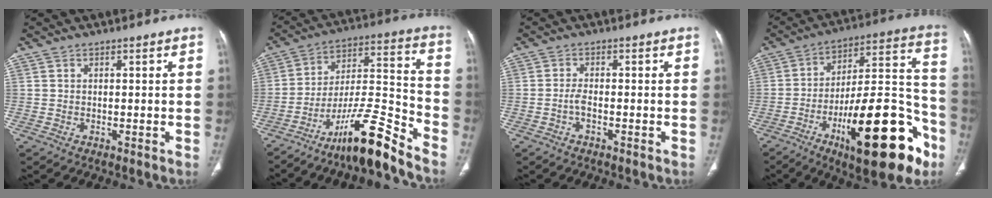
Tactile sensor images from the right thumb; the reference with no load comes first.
{"total": 15.1, "force": [-11.8, 1.6, 9.2], "torque": [-0.157, 0.100, -0.204]}
{"total": 2.0, "force": [-0.8, 0.8, 1.7], "torque": [-0.038, 0.008, -0.019]}
{"total": 27.9, "force": [-12.7, 9.4, 23.0], "torque": [-0.307, 0.078, -0.186]}